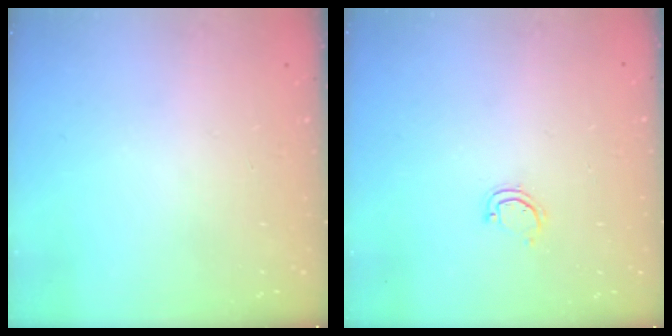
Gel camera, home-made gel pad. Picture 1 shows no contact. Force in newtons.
{"total": 3.1, "press": 3.1, "slide": 0.2}